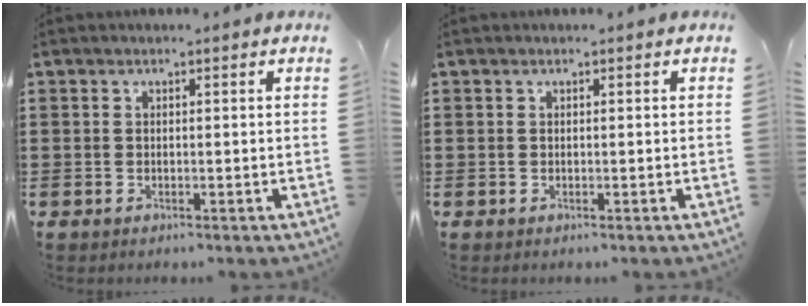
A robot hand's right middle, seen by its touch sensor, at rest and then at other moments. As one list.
[{"total": 0.0}]